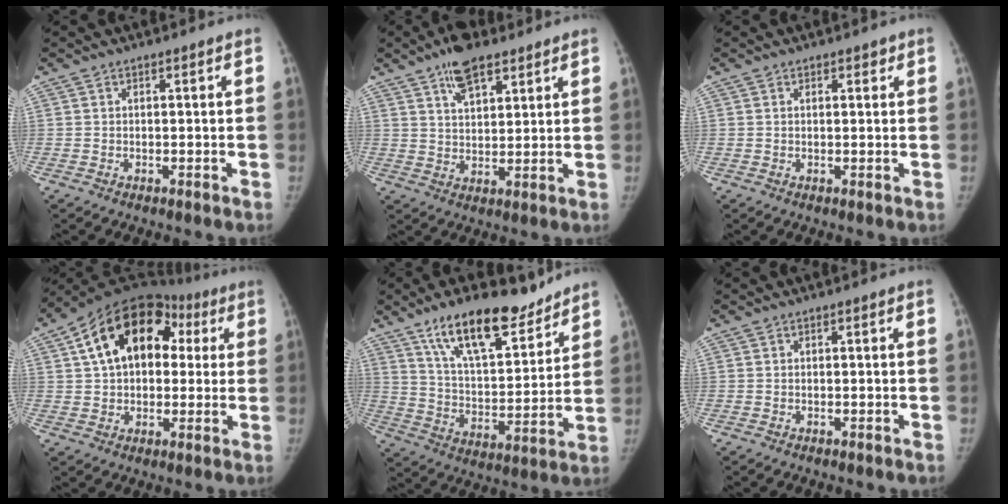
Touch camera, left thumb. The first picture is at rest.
{"total": 8.9, "force": [5.8, 4.1, 5.4], "torque": [-0.071, -0.024, 0.099]}
{"total": 1.3, "force": [0.9, 0.7, 0.5], "torque": [0.002, -0.005, 0.011]}
{"total": 19.6, "force": [5.6, 12.9, 13.6], "torque": [-0.196, 0.036, 0.081]}
{"total": 18.0, "force": [13.1, 6.7, 10.4], "torque": [-0.129, -0.073, 0.227]}
{"total": 0.0}